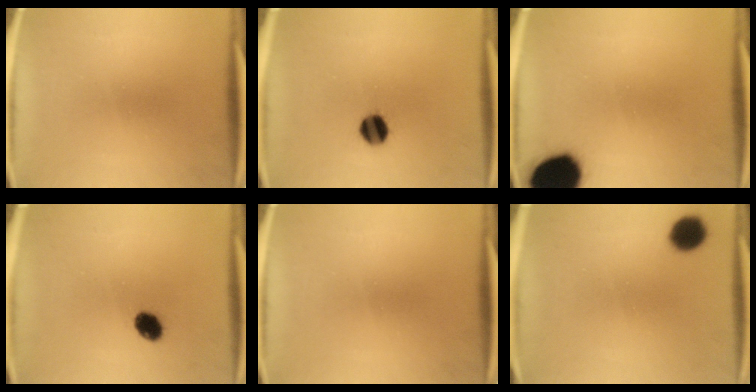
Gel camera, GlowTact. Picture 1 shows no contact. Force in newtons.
{"total": 6.5}
{"total": 18.6}
{"total": 4.8}
{"total": 0.0}
{"total": 6.7}